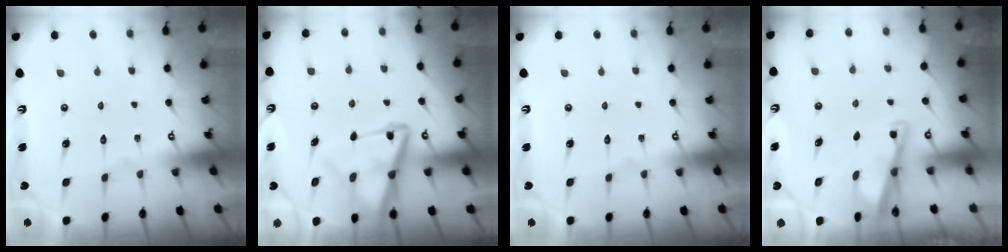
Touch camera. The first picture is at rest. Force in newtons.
{"total": 11.9, "press": 11.8, "slide": 1.4}
{"total": 0.0}
{"total": 2.7, "press": 2.7, "slide": 0.3}